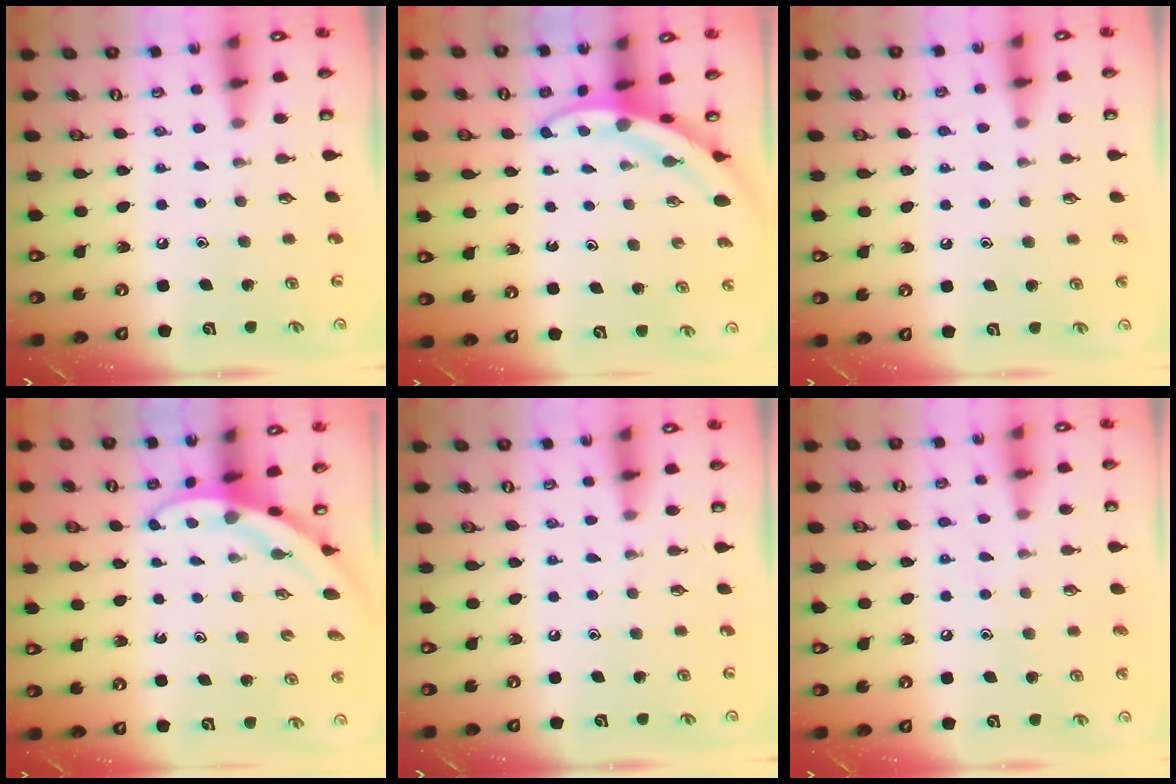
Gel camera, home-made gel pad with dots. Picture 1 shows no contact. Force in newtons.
{"total": 3.3, "press": 3.3, "slide": 0.2}
{"total": 3.7, "press": 3.6, "slide": 0.4}
{"total": 4.1, "press": 4.1, "slide": 0.2}
{"total": 0.0}
{"total": 6.5, "press": 6.5, "slide": 0.7}